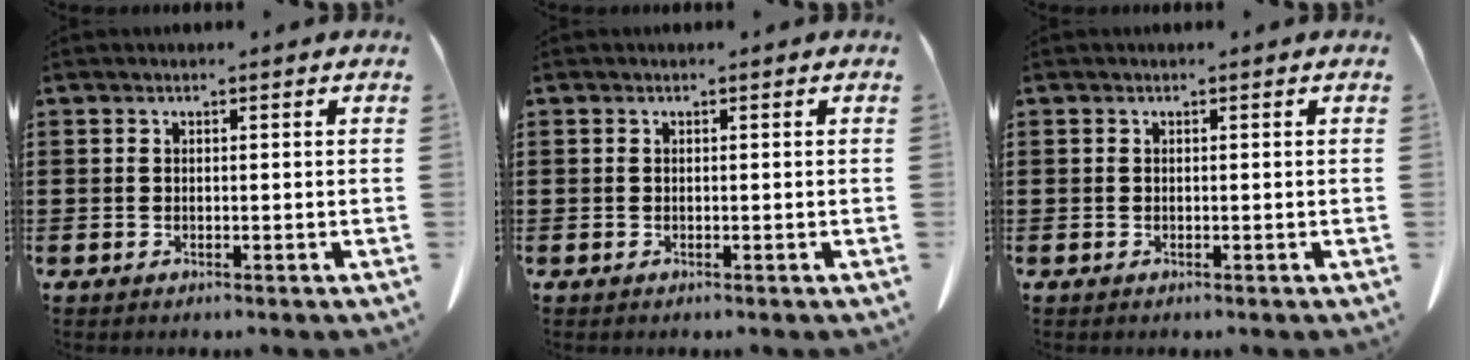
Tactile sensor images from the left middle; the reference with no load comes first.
{"total": 0.0}
{"total": 0.0}